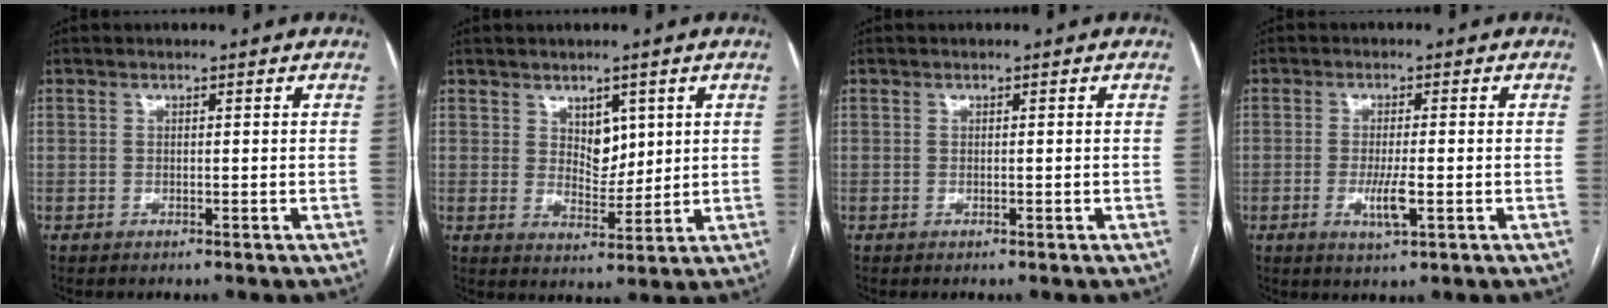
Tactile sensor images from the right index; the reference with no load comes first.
{"total": 4.8, "force": [2.0, 2.9, 3.1], "torque": [-0.047, -0.002, 0.040]}
{"total": 0.0}
{"total": 4.2, "force": [-1.2, 0.5, 4.0], "torque": [-0.079, -0.009, -0.018]}